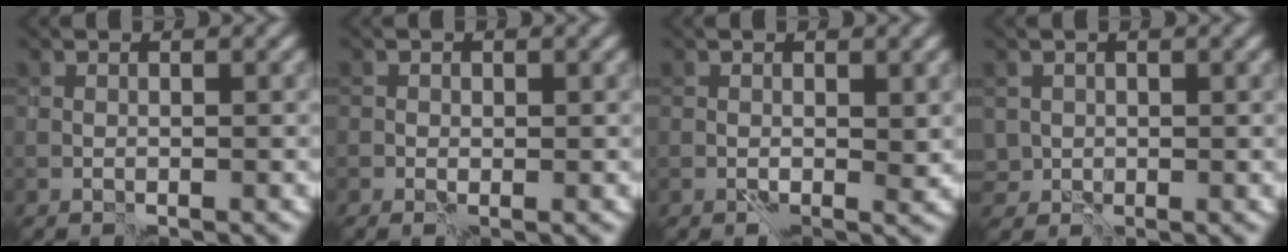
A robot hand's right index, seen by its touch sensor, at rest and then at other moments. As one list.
[{"total": 0.7, "force": [0.0, 0.6, 0.2], "torque": [0.002, -0.001, 0.002]}, {"total": 1.5, "force": [0.3, 0.8, 1.2], "torque": [-0.015, -0.004, 0.006]}, {"total": 1.1, "force": [0.4, 0.9, -0.4], "torque": [0.012, -0.002, 0.009]}]